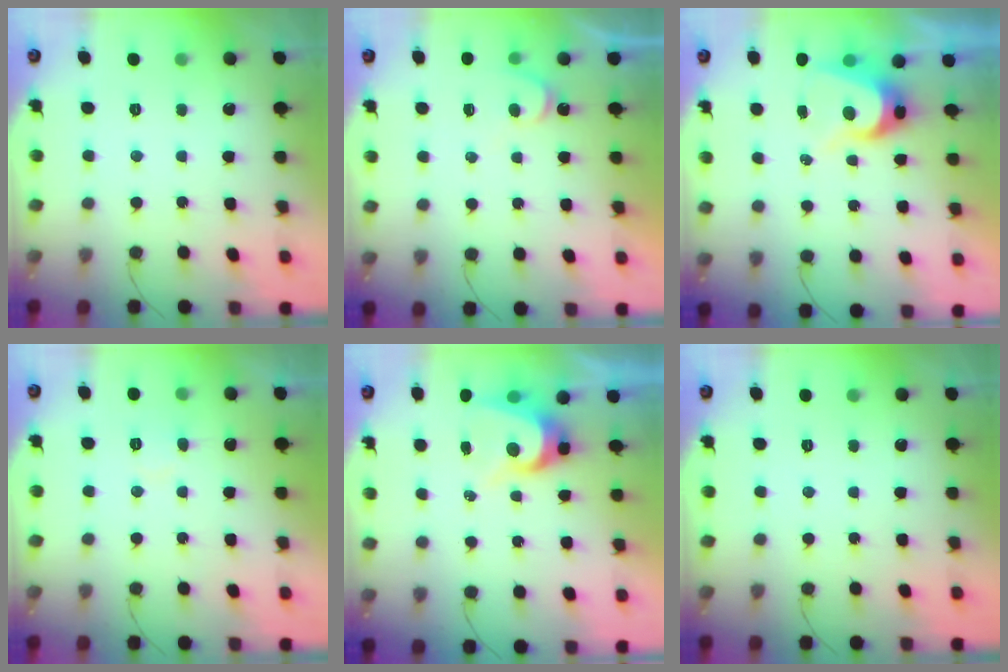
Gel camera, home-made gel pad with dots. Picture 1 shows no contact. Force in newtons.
{"total": 6.5, "press": 6.5, "slide": 0.5}
{"total": 8.2, "press": 8.2, "slide": 0.8}
{"total": 5.6, "press": 5.6, "slide": 0.5}
{"total": 8.9, "press": 8.9, "slide": 0.9}
{"total": 0.0}